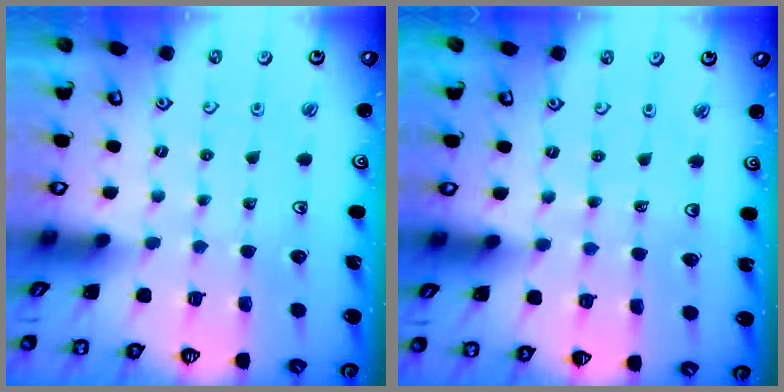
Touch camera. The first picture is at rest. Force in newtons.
{"total": 1.9, "press": 1.9, "slide": 0.2}